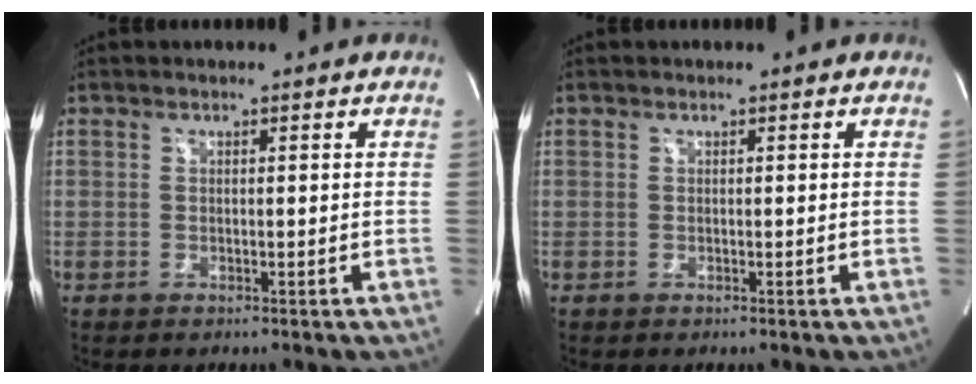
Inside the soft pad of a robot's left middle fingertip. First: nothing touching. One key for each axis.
{"total": 0.0}